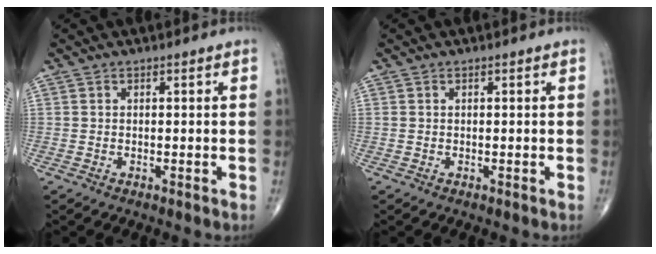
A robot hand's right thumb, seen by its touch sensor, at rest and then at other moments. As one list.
[{"total": 0.0}]